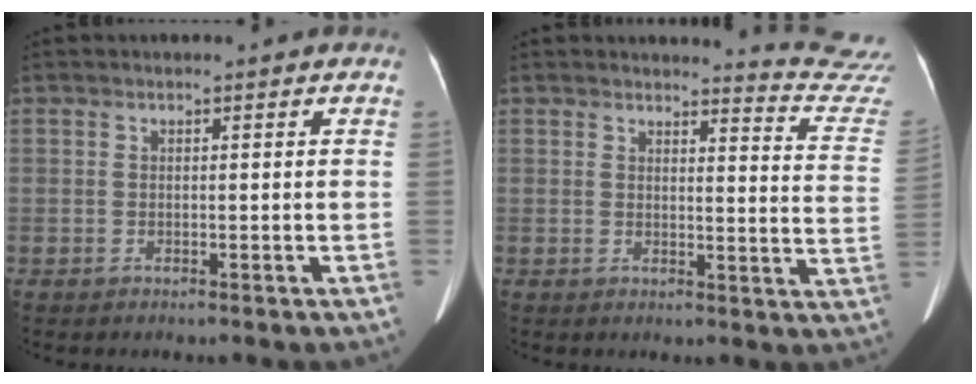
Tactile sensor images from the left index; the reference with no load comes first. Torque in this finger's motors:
{"motor_torque": [-0.14, -1.07, -0.01, -0.03]}